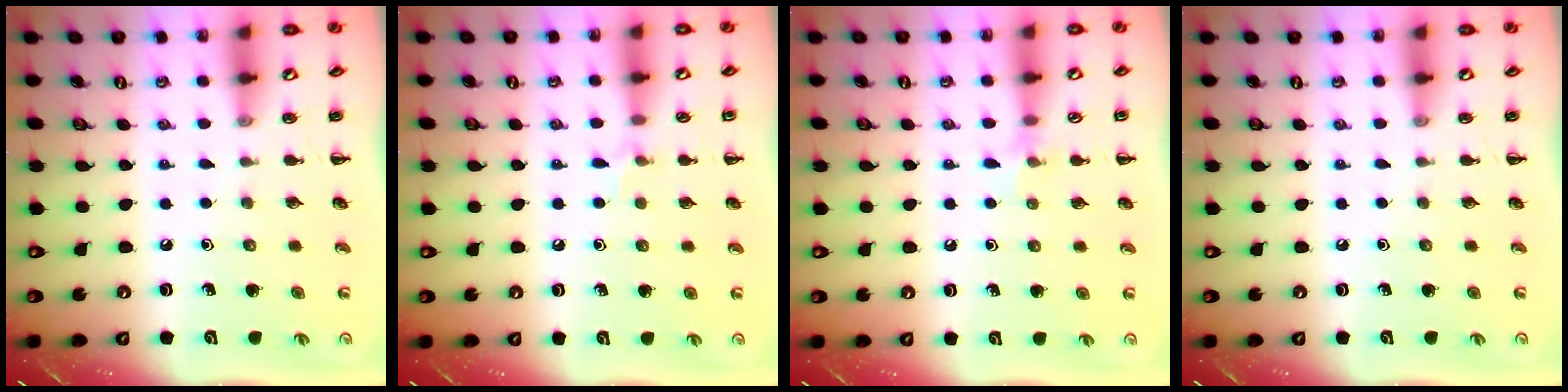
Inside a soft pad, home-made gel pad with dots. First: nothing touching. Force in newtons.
{"total": 4.3, "press": 4.1, "slide": 1.4}
{"total": 6.2, "press": 5.9, "slide": 1.9}
{"total": 0.0}